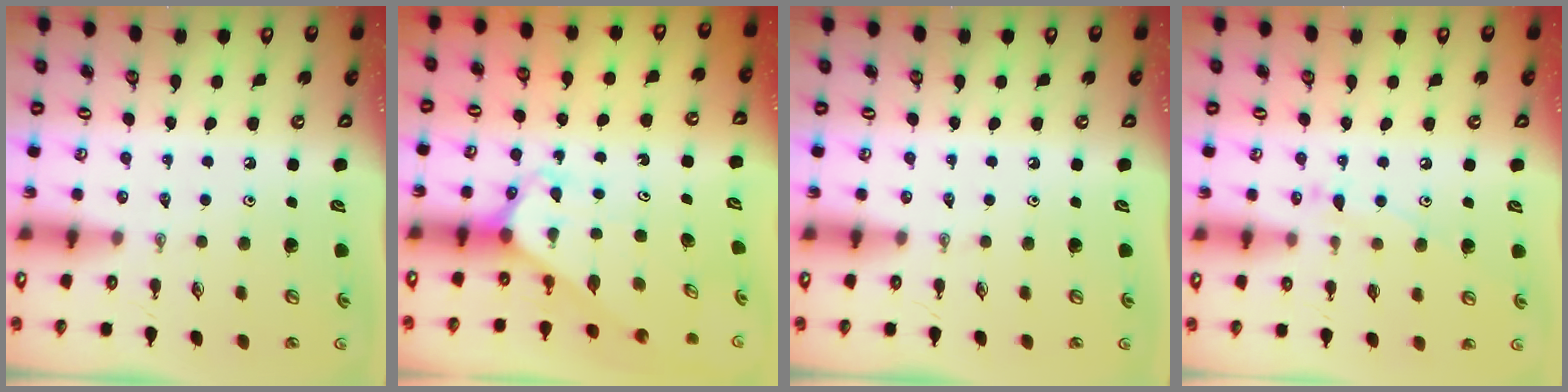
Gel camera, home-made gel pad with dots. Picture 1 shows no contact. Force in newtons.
{"total": 2.8, "press": 2.8, "slide": 0.2}
{"total": 0.0}
{"total": 7.9, "press": 7.8, "slide": 0.5}